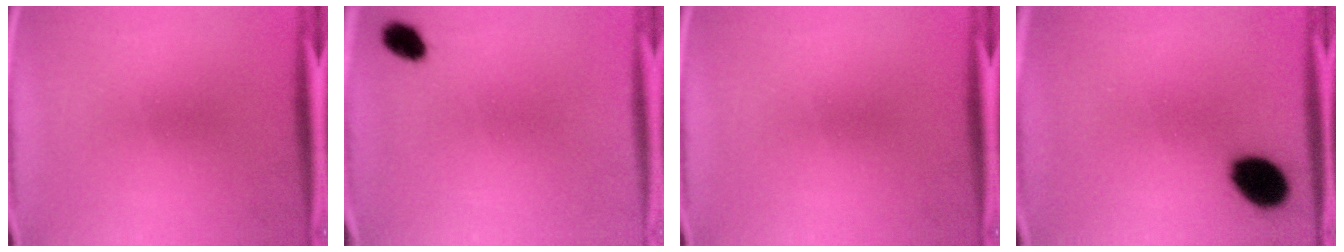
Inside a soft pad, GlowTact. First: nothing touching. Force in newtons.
{"total": 3.6}
{"total": 0.0}
{"total": 9.4}